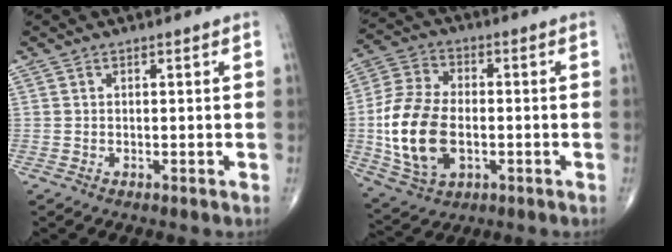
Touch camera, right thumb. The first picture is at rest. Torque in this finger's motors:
{"motor_torque": [0.01, 0.88, 0.96, 0.51, 0.46]}